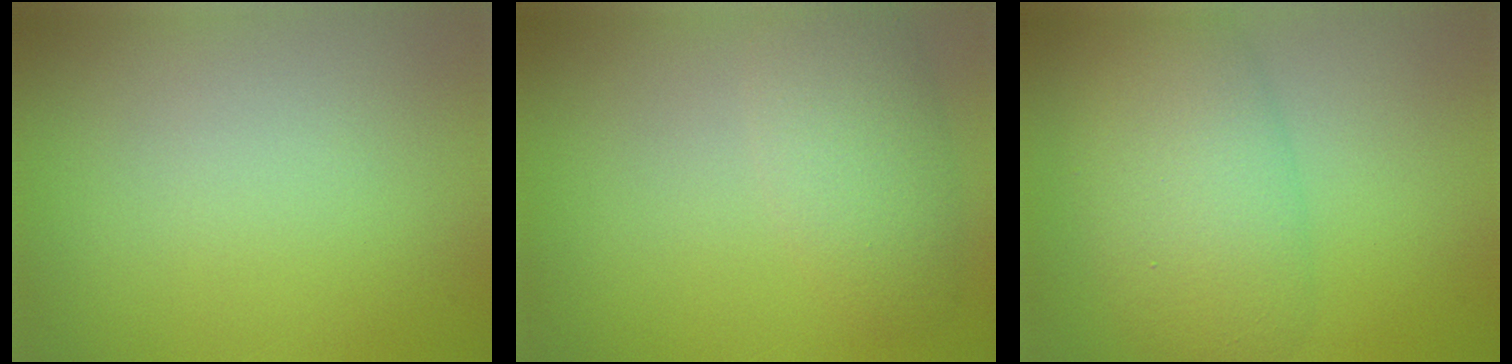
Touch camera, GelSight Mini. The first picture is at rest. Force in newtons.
{"total": 3.7, "press": 3.7, "slide": 0.2}
{"total": 7.7, "press": 7.7, "slide": 0.4}